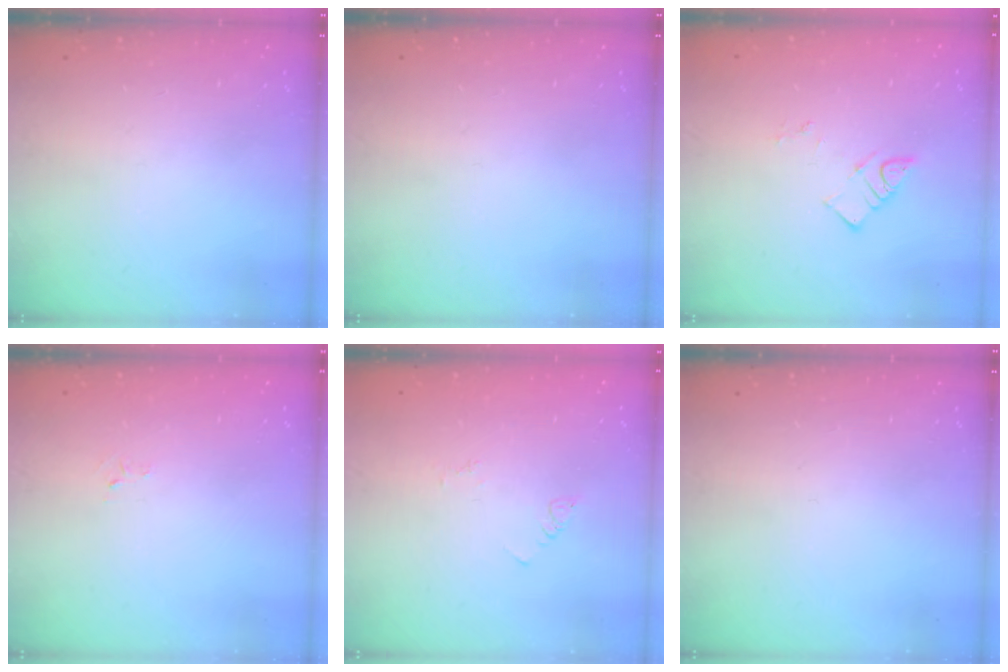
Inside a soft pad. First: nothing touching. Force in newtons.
{"total": 0.0}
{"total": 3.6, "press": 3.6, "slide": 0.3}
{"total": 2.6, "press": 2.6, "slide": 0.4}
{"total": 2.5, "press": 2.5, "slide": 0.4}
{"total": 0.0}